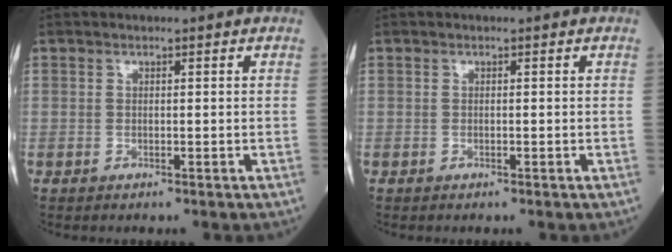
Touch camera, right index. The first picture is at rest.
{"total": 0.0}